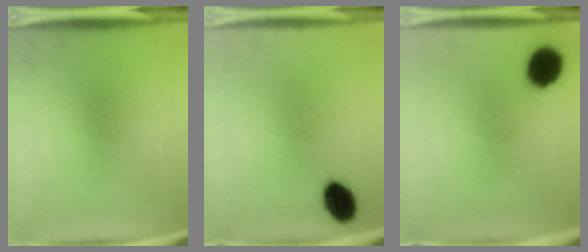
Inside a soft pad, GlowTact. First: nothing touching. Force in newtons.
{"total": 7.1}
{"total": 8.4}